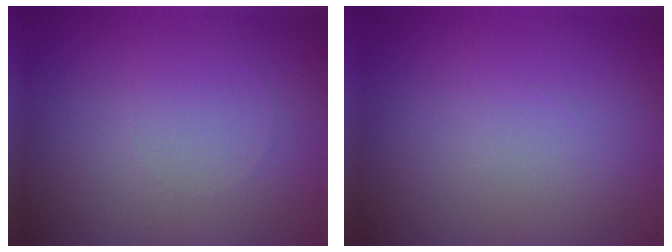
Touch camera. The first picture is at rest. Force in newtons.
{"total": 0.0}